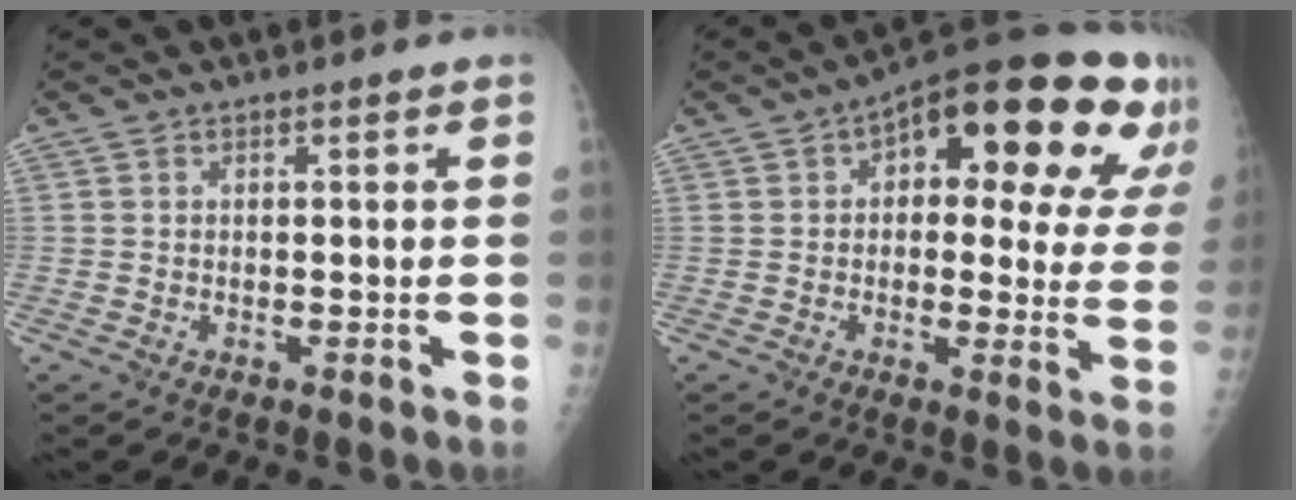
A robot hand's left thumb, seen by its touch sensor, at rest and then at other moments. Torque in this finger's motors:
{"motor_torque": [0.35, 0.89, 0.12, -0.02, 0.17]}